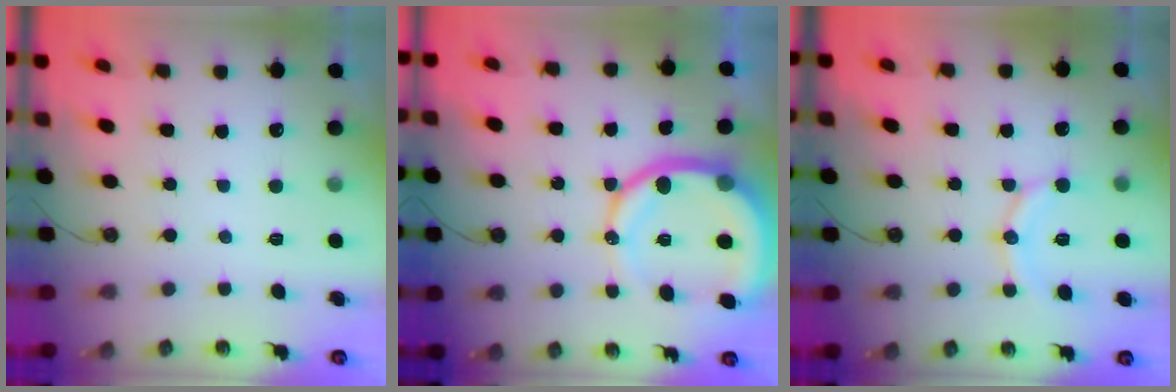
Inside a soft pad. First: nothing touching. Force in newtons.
{"total": 16.8, "press": 16.6, "slide": 2.4}
{"total": 11.8, "press": 11.5, "slide": 2.6}